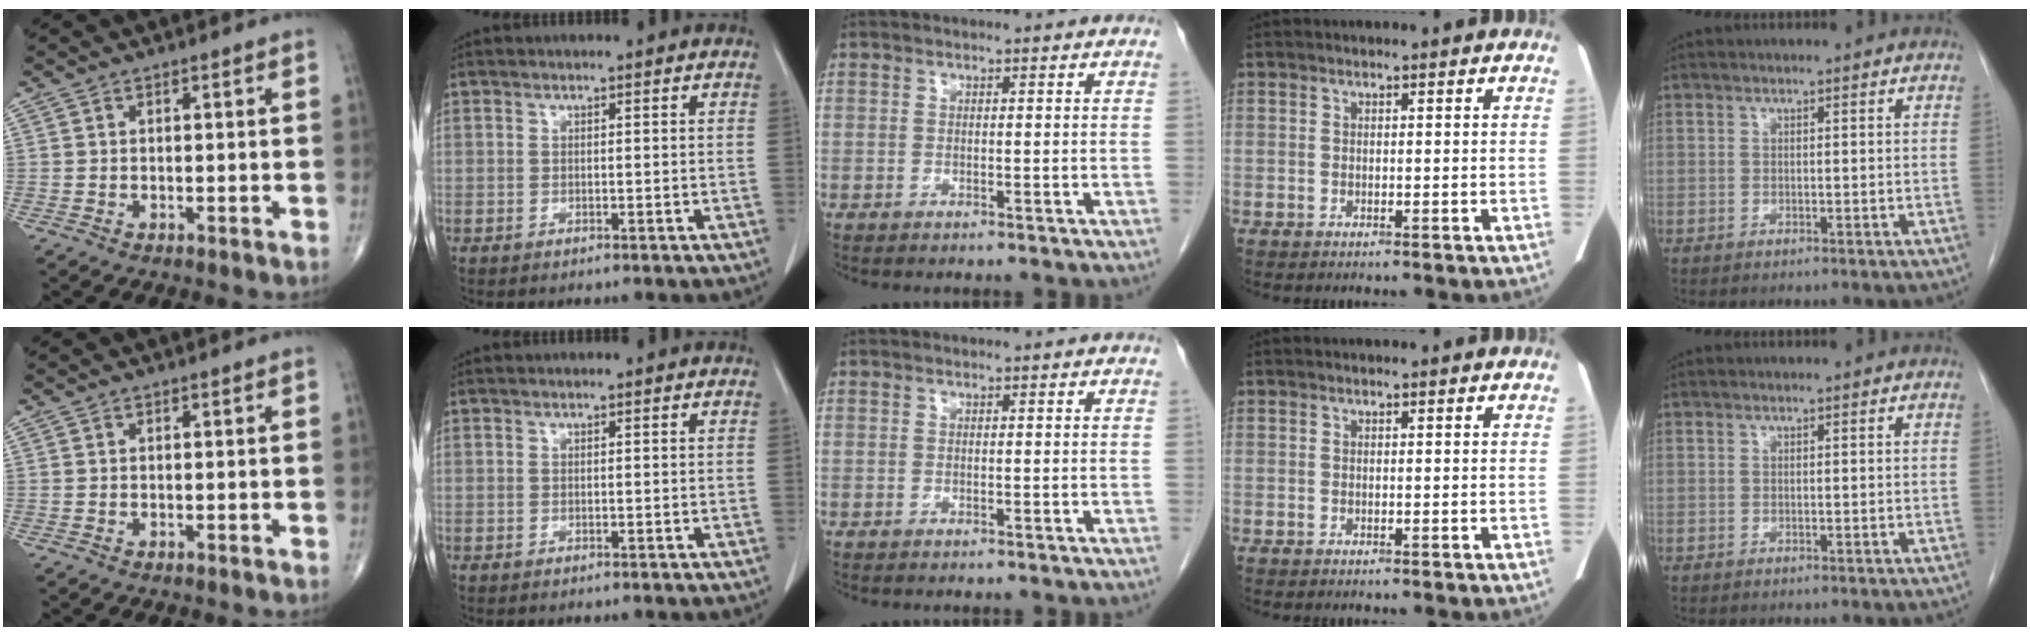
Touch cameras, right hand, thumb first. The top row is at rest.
{}